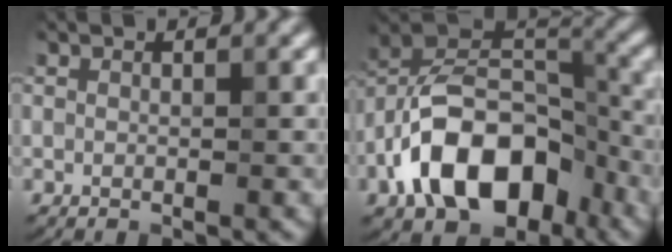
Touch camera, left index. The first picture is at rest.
{"total": 11.7, "force": [-5.3, 7.0, 7.7], "torque": [-0.123, 0.012, -0.103]}